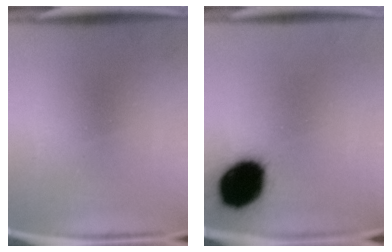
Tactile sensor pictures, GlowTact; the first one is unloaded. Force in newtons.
{"total": 18.3}